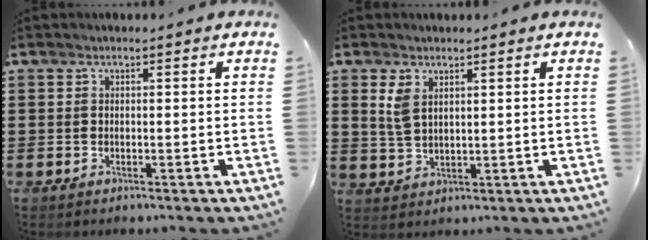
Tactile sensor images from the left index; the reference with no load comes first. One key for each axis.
{"total": 3.5, "fx": 1.8, "fy": 1.9, "fz": 2.3, "tx": -0.052, "ty": 0.006, "tz": 0.032}